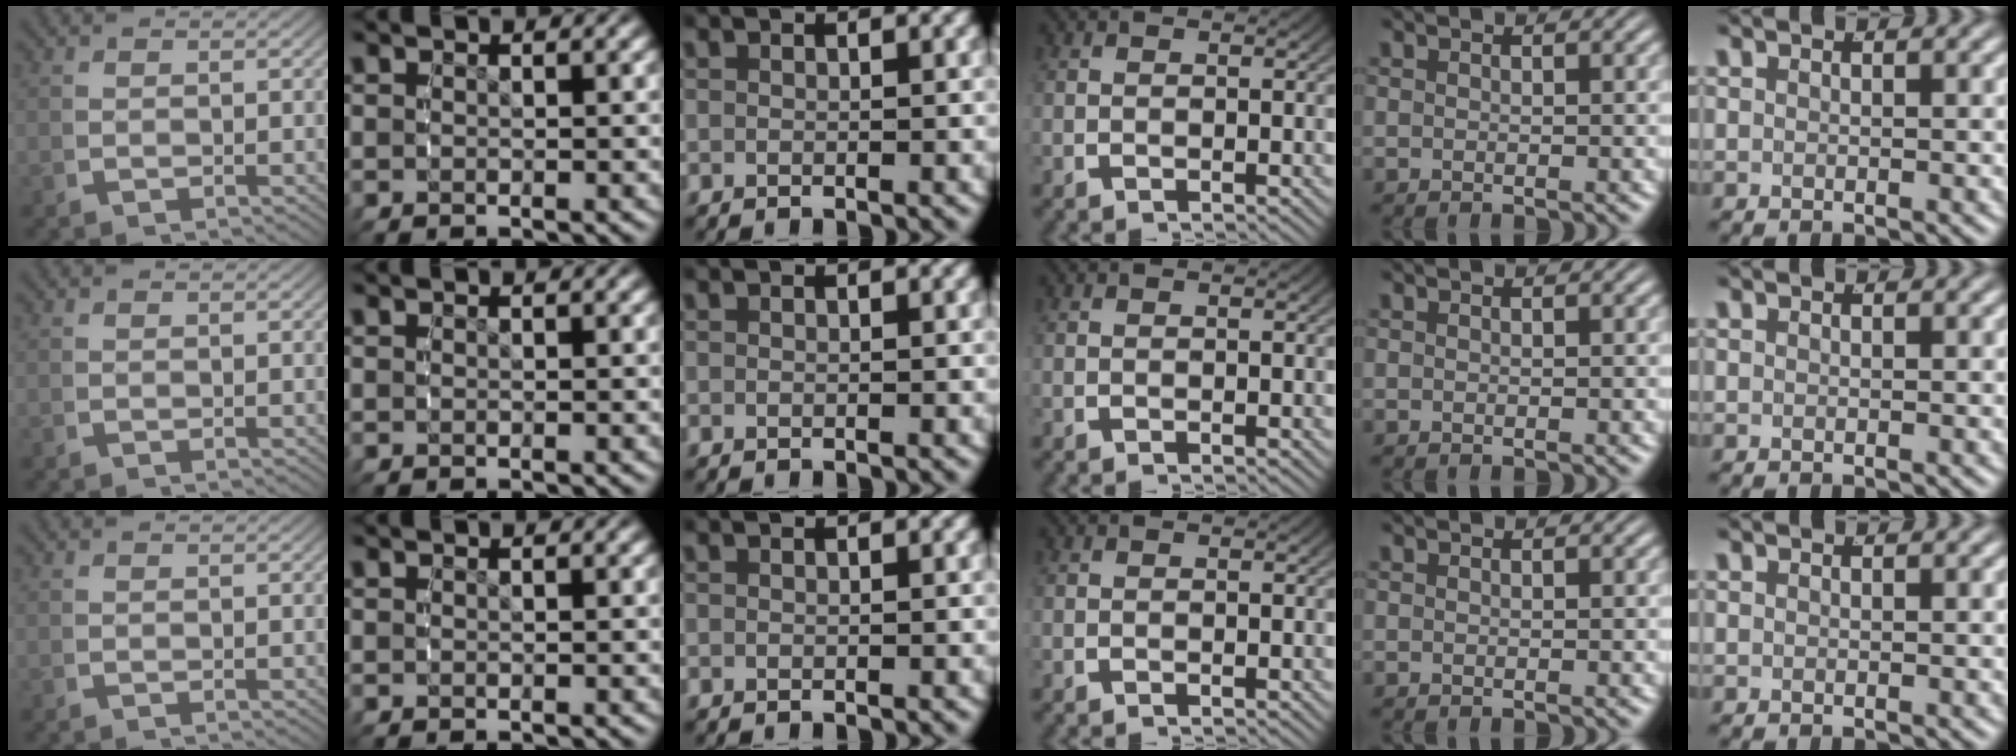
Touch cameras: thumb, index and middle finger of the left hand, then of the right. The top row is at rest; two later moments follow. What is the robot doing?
{"motion": "reach", "object": "backpack"}